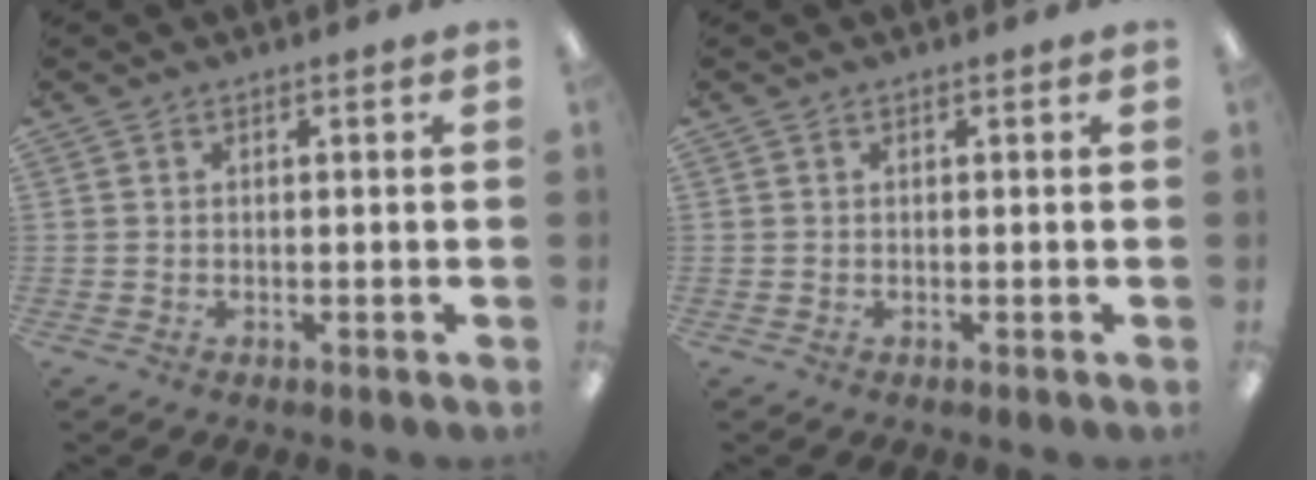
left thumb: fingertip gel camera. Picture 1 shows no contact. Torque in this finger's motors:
{"motor_torque": [-0.09, 0.09, -0.01, -0.01, 0.00]}